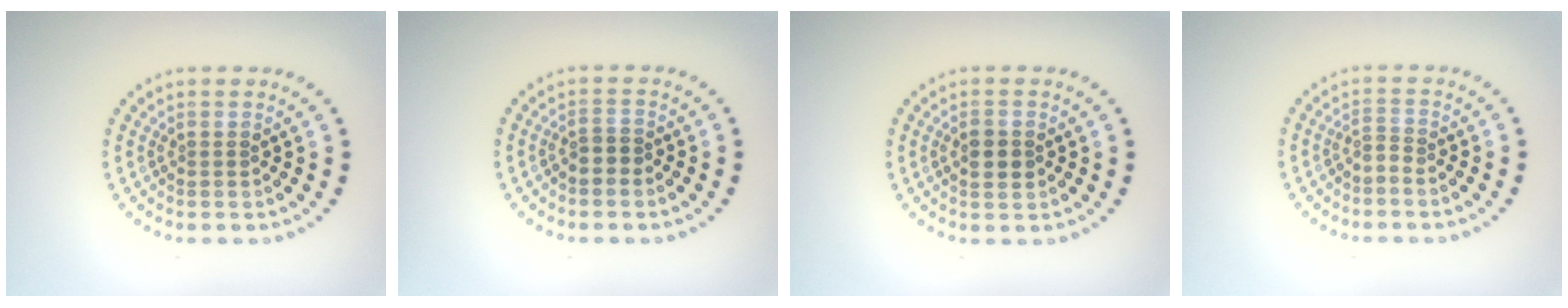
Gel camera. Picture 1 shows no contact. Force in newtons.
{"total": 1.6, "press": 1.4, "slide": 0.8}
{"total": 1.8, "press": 1.8, "slide": 0.1}
{"total": 0.9, "press": 0.3, "slide": 0.9}